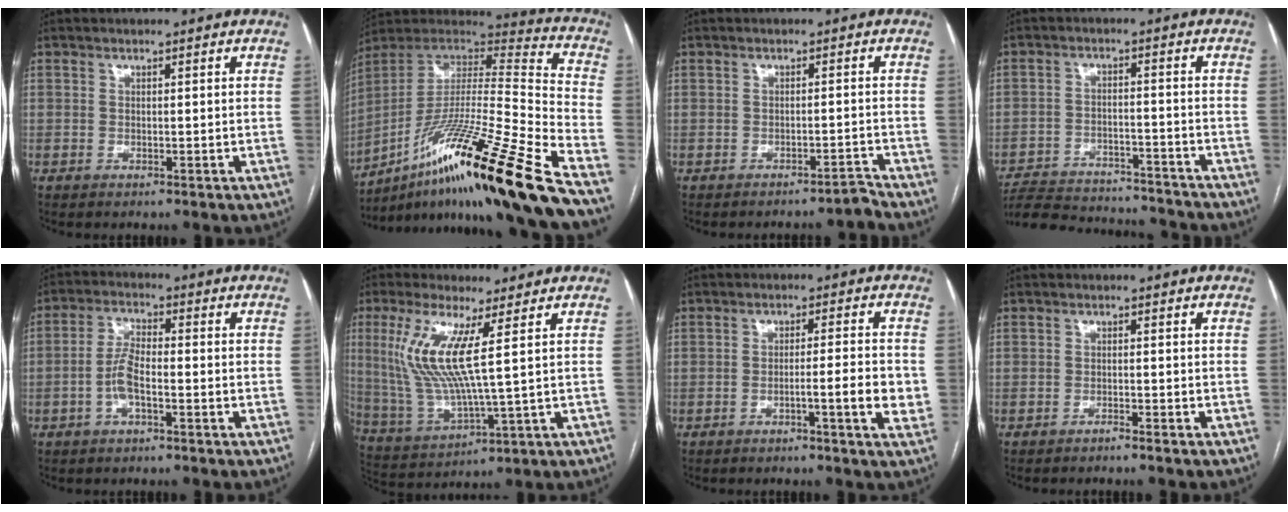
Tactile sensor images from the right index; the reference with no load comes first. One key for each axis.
{"total": 29.9, "fx": -19.1, "fy": -0.6, "fz": 22.9, "tx": -0.352, "ty": -0.026, "tz": -0.335}
{"total": 2.8, "fx": -2.6, "fy": -1.2, "fz": -0.3, "tx": 0.016, "ty": 0.001, "tz": -0.033}
{"total": 19.4, "fx": -18.2, "fy": 3.2, "fz": 5.7, "tx": -0.132, "ty": -0.009, "tz": -0.258}
{"total": 5.1, "fx": -1.7, "fy": 1.6, "fz": 4.6, "tx": -0.100, "ty": 0.010, "tz": -0.036}
{"total": 10.9, "fx": 3.1, "fy": 0.7, "fz": 10.5, "tx": -0.243, "ty": -0.010, "tz": 0.065}
{"total": 5.9, "fx": -1.6, "fy": -0.1, "fz": 5.7, "tx": -0.080, "ty": -0.003, "tz": -0.025}
{"total": 1.3, "fx": -1.1, "fy": -0.3, "fz": 0.5, "tx": -0.015, "ty": 0.003, "tz": -0.016}